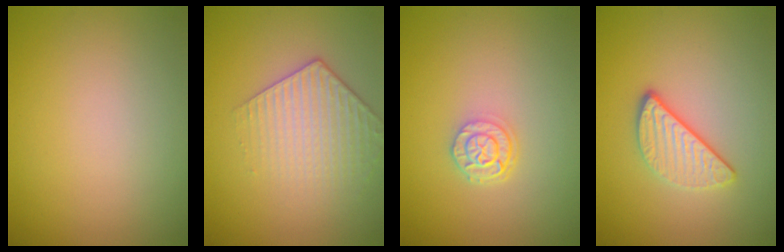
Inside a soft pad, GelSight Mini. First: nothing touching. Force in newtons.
{"total": 3.1, "press": 2.8, "slide": 1.4}
{"total": 2.4, "press": 1.9, "slide": 1.5}
{"total": 2.9, "press": 2.4, "slide": 1.6}